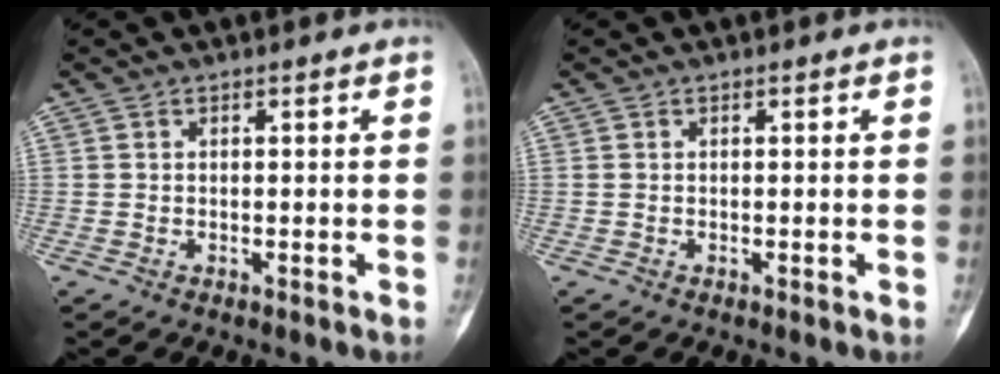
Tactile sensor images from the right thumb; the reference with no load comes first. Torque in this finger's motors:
{"motor_torque": [0.03, -0.02, 0.20, 0.20, 0.06]}